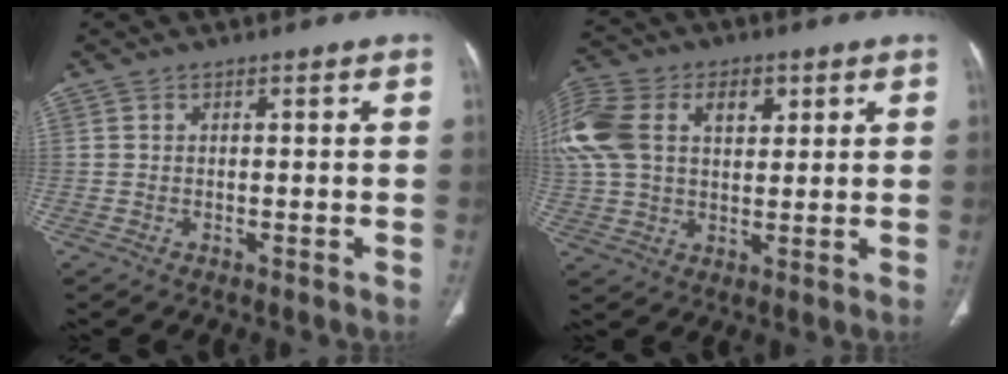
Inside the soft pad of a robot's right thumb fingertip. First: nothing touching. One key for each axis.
{"total": 21.4, "fx": 7.0, "fy": 14.2, "fz": 14.3, "tx": -0.317, "ty": 0.038, "tz": 0.128}